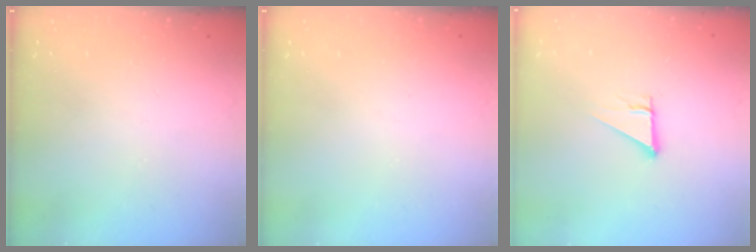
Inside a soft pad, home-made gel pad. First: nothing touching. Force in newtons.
{"total": 0.0}
{"total": 3.8, "press": 3.8, "slide": 0.3}